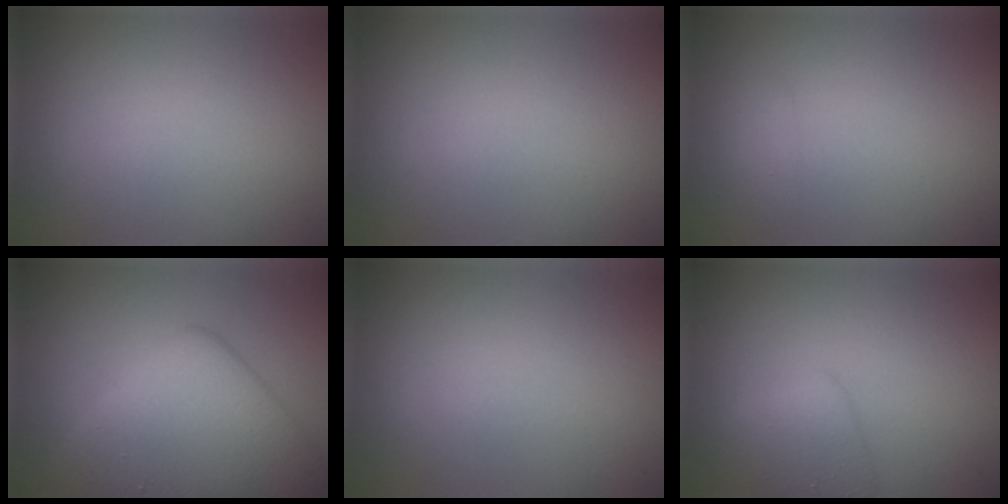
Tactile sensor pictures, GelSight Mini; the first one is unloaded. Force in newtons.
{"total": 0.0}
{"total": 0.9, "press": 0.9, "slide": 0.1}
{"total": 7.5, "press": 7.5, "slide": 0.2}
{"total": 0.0}
{"total": 2.6, "press": 2.6, "slide": 0.2}